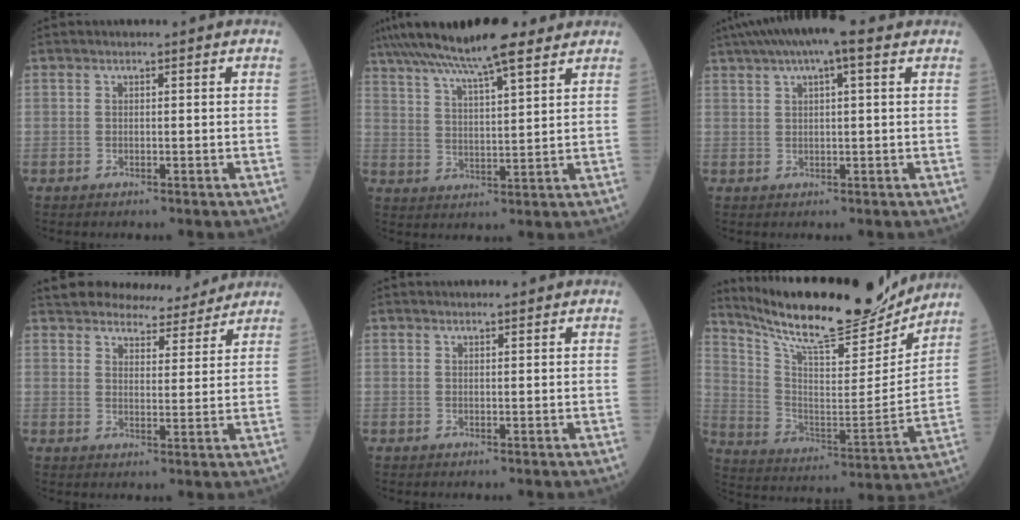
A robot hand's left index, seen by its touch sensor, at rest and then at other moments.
{"total": 13.5, "force": [10.8, 1.5, 7.9], "torque": [-0.139, 0.029, 0.177]}
{"total": 9.2, "force": [5.9, 1.6, 6.9], "torque": [-0.117, 0.045, 0.092]}
{"total": 7.2, "force": [6.8, 2.4, 1.1], "torque": [-0.009, 0.005, 0.085]}
{"total": 2.3, "force": [2.2, 0.3, 0.5], "torque": [-0.008, 0.018, 0.030]}
{"total": 22.1, "force": [20.1, 3.0, 8.7], "torque": [-0.161, -0.029, 0.315]}